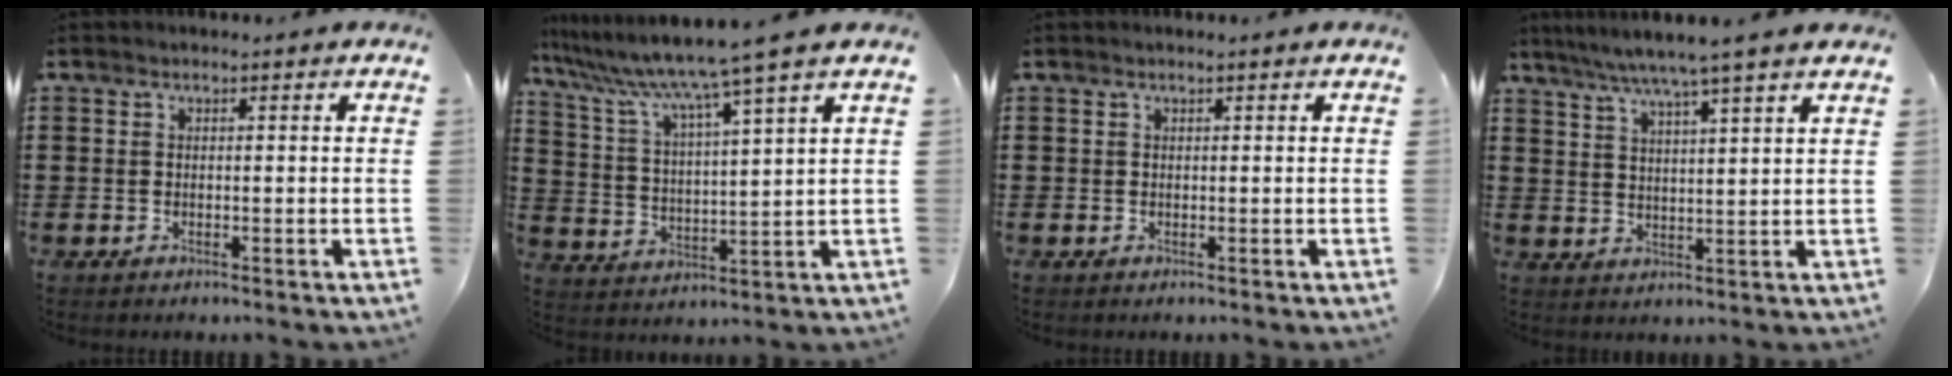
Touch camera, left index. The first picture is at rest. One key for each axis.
{"total": 8.2, "fx": 6.7, "fy": -1.2, "fz": 4.6, "tx": -0.118, "ty": -0.049, "tz": 0.104}
{"total": 0.0}
{"total": 5.6, "fx": 4.6, "fy": -0.9, "fz": 3.0, "tx": -0.073, "ty": -0.022, "tz": 0.077}